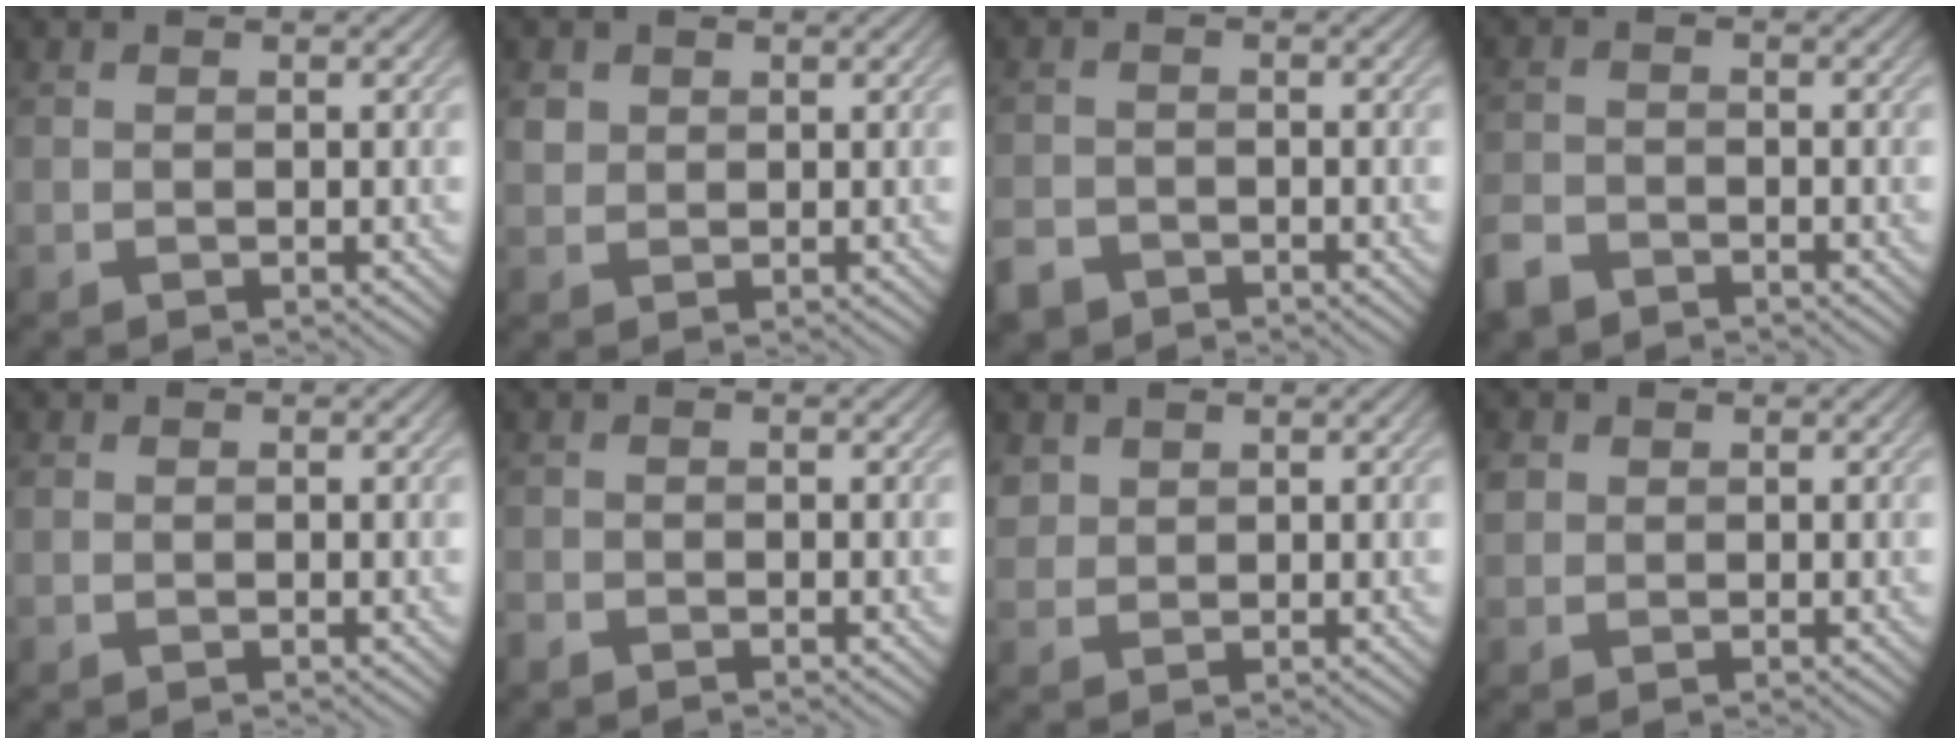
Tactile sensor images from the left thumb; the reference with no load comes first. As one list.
[{"total": 1.7, "force": [0.8, 1.4, 0.4], "torque": [-0.012, -0.001, 0.015]}, {"total": 2.9, "force": [-2.4, 1.5, 0.8], "torque": [-0.018, -0.007, -0.052]}, {"total": 3.6, "force": [-3.1, 1.5, 1.2], "torque": [-0.025, -0.008, -0.070]}, {"total": 0.6, "force": [0.0, 0.6, 0.1], "torque": [0.001, -0.004, -0.002]}, {"total": 1.2, "force": [-1.1, 0.4, 0.3], "torque": [-0.008, -0.006, -0.027]}, {"total": 2.1, "force": [1.4, 1.6, 0.4], "torque": [-0.014, 0.001, 0.028]}, {"total": 1.9, "force": [0.6, 1.7, 0.6], "torque": [-0.019, 0.002, 0.009]}]